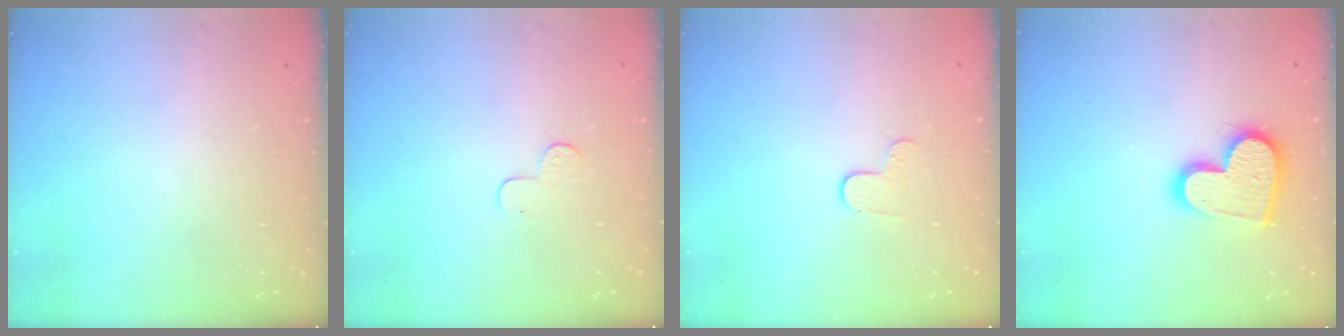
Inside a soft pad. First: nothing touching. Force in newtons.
{"total": 4.5, "press": 4.5, "slide": 0.4}
{"total": 5.5, "press": 5.5, "slide": 0.6}
{"total": 15.2, "press": 15.2, "slide": 0.9}